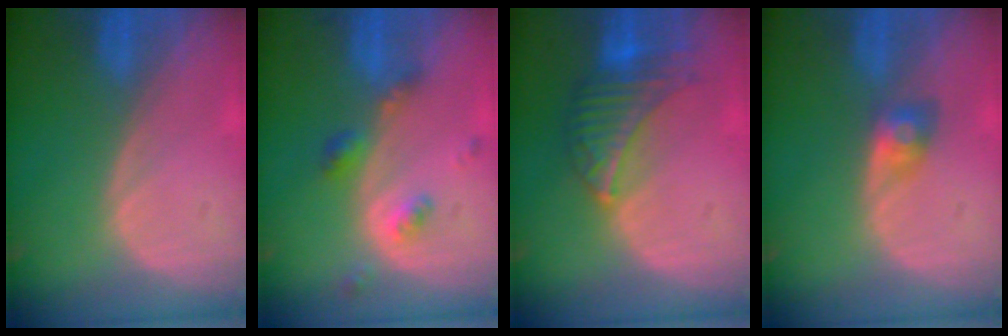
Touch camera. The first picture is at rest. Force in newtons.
{"total": 4.9, "press": 4.3, "slide": 2.2}
{"total": 7.1, "press": 6.7, "slide": 2.4}
{"total": 2.8, "press": 2.6, "slide": 1.1}